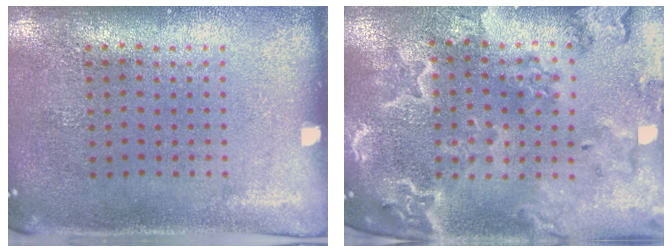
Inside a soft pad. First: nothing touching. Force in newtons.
{"total": 3.7, "press": 3.2, "slide": 1.9}